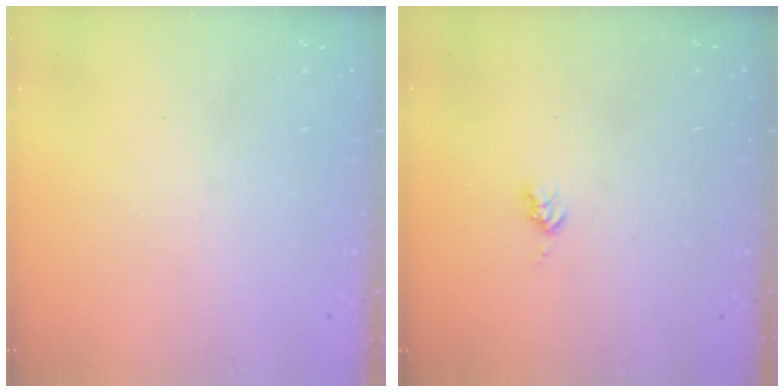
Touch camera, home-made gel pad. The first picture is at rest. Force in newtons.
{"total": 2.7, "press": 2.6, "slide": 0.5}